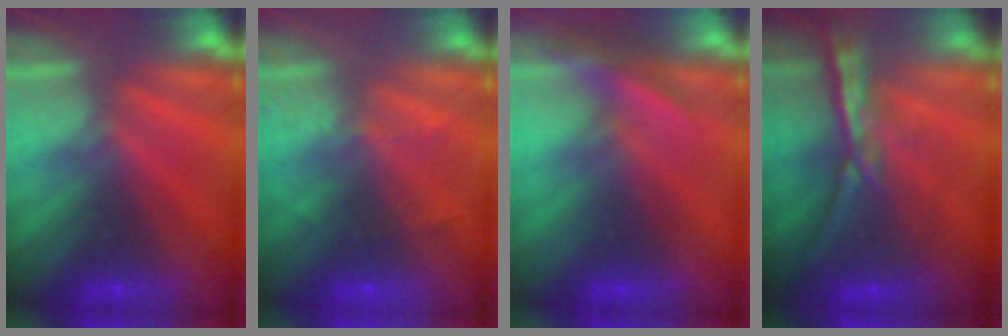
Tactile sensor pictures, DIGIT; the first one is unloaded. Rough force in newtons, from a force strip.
{"total": 2.2}
{"total": 3.2}
{"total": 7.2}